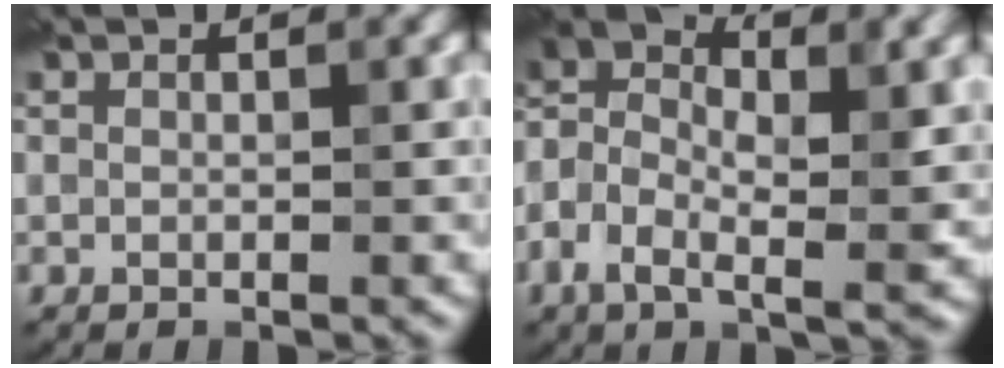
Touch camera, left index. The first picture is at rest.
{"total": 8.7, "force": [-1.4, 4.4, 7.4], "torque": [-0.154, 0.000, -0.042]}